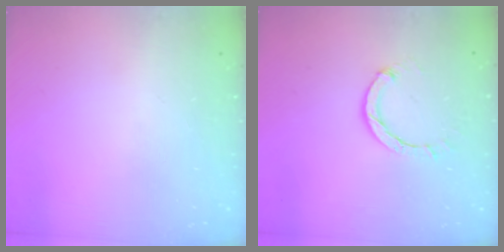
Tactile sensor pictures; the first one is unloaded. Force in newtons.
{"total": 3.5, "press": 3.5, "slide": 0.3}